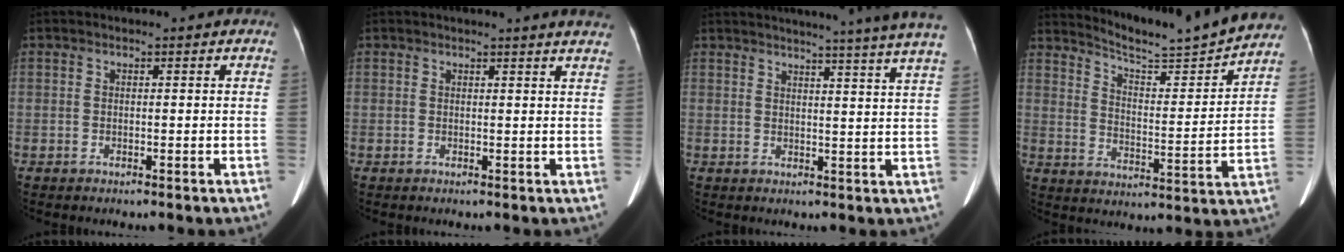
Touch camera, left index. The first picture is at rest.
{"total": 6.0, "force": [5.6, -0.4, 2.1], "torque": [-0.024, -0.001, 0.041]}
{"total": 19.7, "force": [17.6, -1.9, 8.7], "torque": [-0.130, -0.050, 0.203]}
{"total": 16.1, "force": [15.6, -0.6, 4.2], "torque": [-0.081, -0.038, 0.221]}